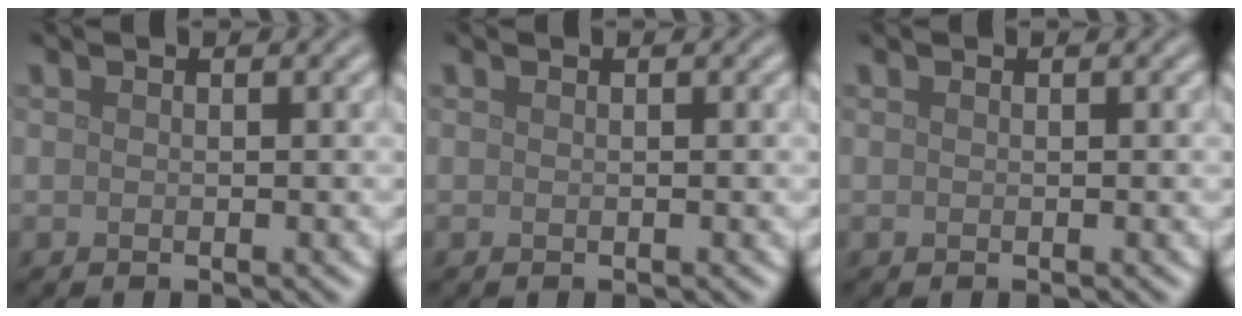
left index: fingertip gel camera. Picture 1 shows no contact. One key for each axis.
{"total": 0.0}
{"total": 0.0}